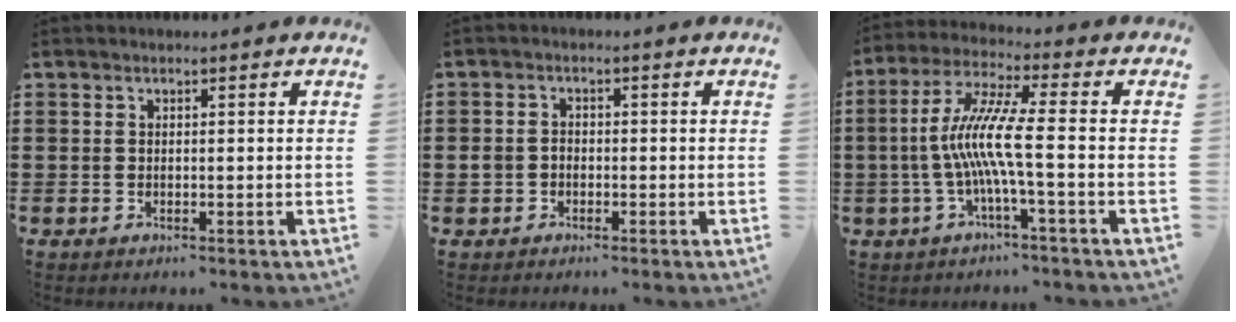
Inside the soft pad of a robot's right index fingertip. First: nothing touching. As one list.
[{"total": 1.9, "force": [-0.8, 1.5, 0.8], "torque": [-0.026, -0.002, -0.020]}, {"total": 9.3, "force": [-1.8, -0.1, 9.1], "torque": [-0.196, -0.013, -0.047]}]